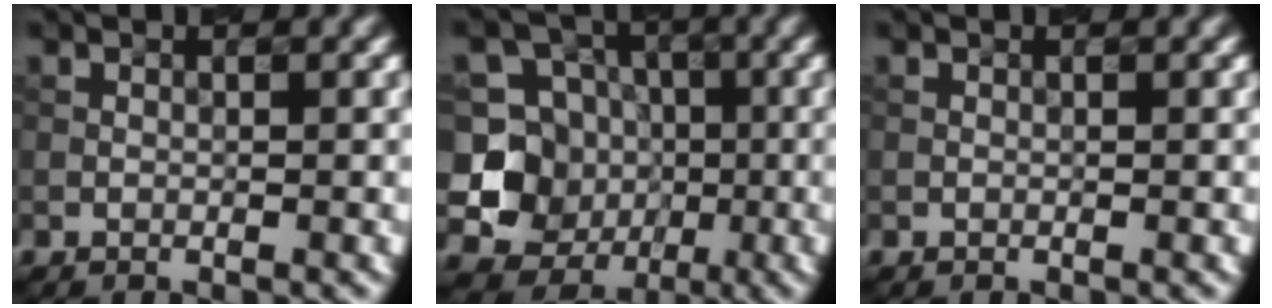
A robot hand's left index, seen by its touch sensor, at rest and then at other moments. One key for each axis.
{"total": 9.3, "fx": -2.1, "fy": 8.7, "fz": 2.5, "tx": -0.063, "ty": 0.013, "tz": -0.046}
{"total": 0.0}